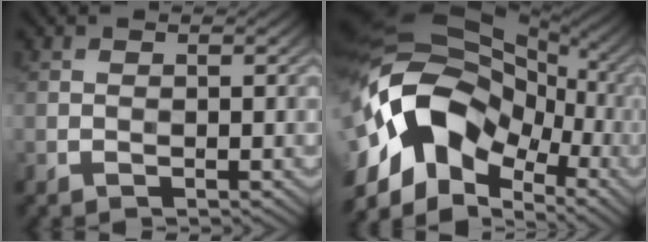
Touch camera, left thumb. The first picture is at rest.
{"total": 18.6, "force": [-4.3, 12.8, 12.8], "torque": [-0.276, -0.014, -0.081]}